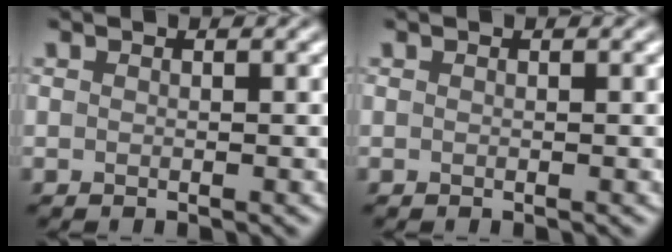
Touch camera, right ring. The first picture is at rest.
{"total": 0.0}